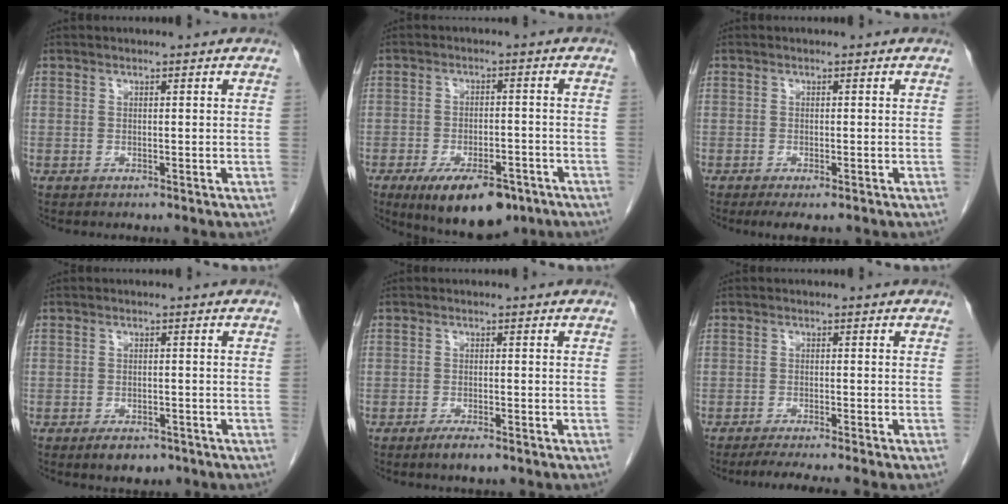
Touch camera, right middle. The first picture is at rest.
{"total": 11.7, "force": [-7.4, 4.9, 7.6], "torque": [-0.113, -0.007, -0.107]}
{"total": 3.3, "force": [-2.2, 0.8, 2.2], "torque": [-0.034, -0.010, -0.032]}
{"total": 3.8, "force": [-2.7, 1.9, 1.9], "torque": [-0.028, -0.001, -0.033]}
{"total": 2.6, "force": [-1.8, 0.5, 1.8], "torque": [-0.032, -0.003, -0.030]}
{"total": 5.6, "force": [-4.7, -0.8, 3.0], "torque": [-0.034, -0.013, -0.074]}